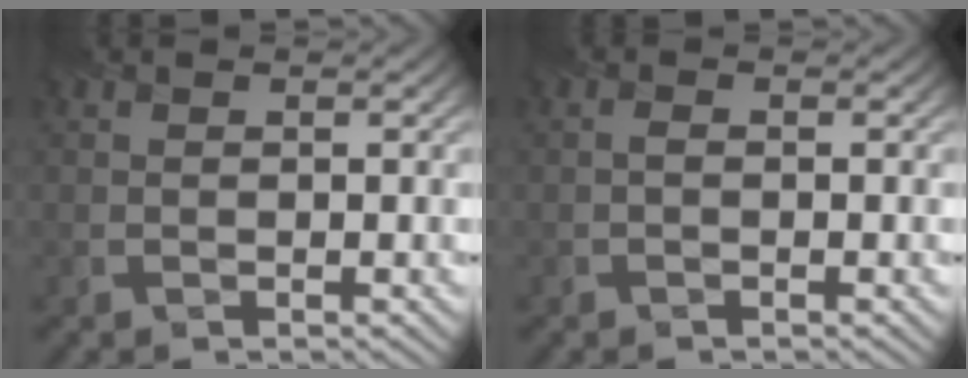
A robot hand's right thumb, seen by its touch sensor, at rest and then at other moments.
{"total": 0.5, "force": [-0.2, 0.2, 0.4], "torque": [-0.012, 0.000, -0.004]}